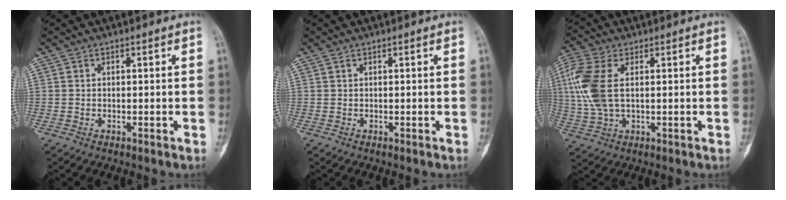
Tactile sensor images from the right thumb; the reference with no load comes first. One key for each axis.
{"total": 0.0}
{"total": 11.7, "fx": 2.0, "fy": 6.5, "fz": 9.5, "tx": -0.239, "ty": 0.008, "tz": 0.040}